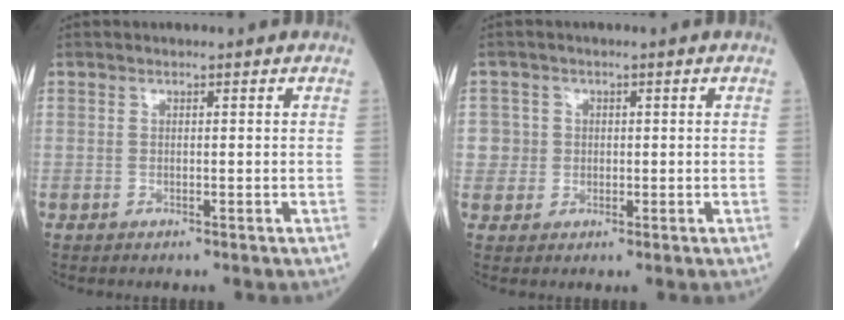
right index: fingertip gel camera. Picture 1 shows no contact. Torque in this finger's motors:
{"motor_torque": [0.14, 0.13, 0.03, 0.01]}